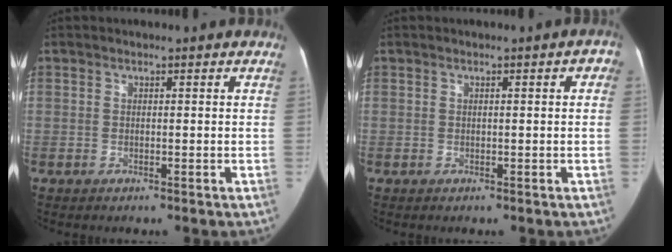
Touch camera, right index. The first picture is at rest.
{"total": 1.8, "force": [0.3, 0.5, 1.8], "torque": [-0.013, 0.012, 0.002]}